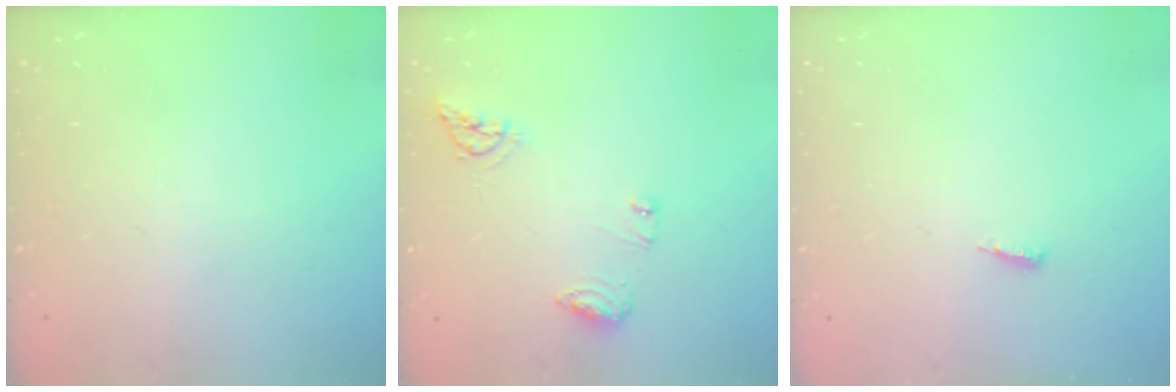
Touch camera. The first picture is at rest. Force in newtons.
{"total": 7.5, "press": 7.4, "slide": 0.8}
{"total": 2.9, "press": 2.9, "slide": 0.4}